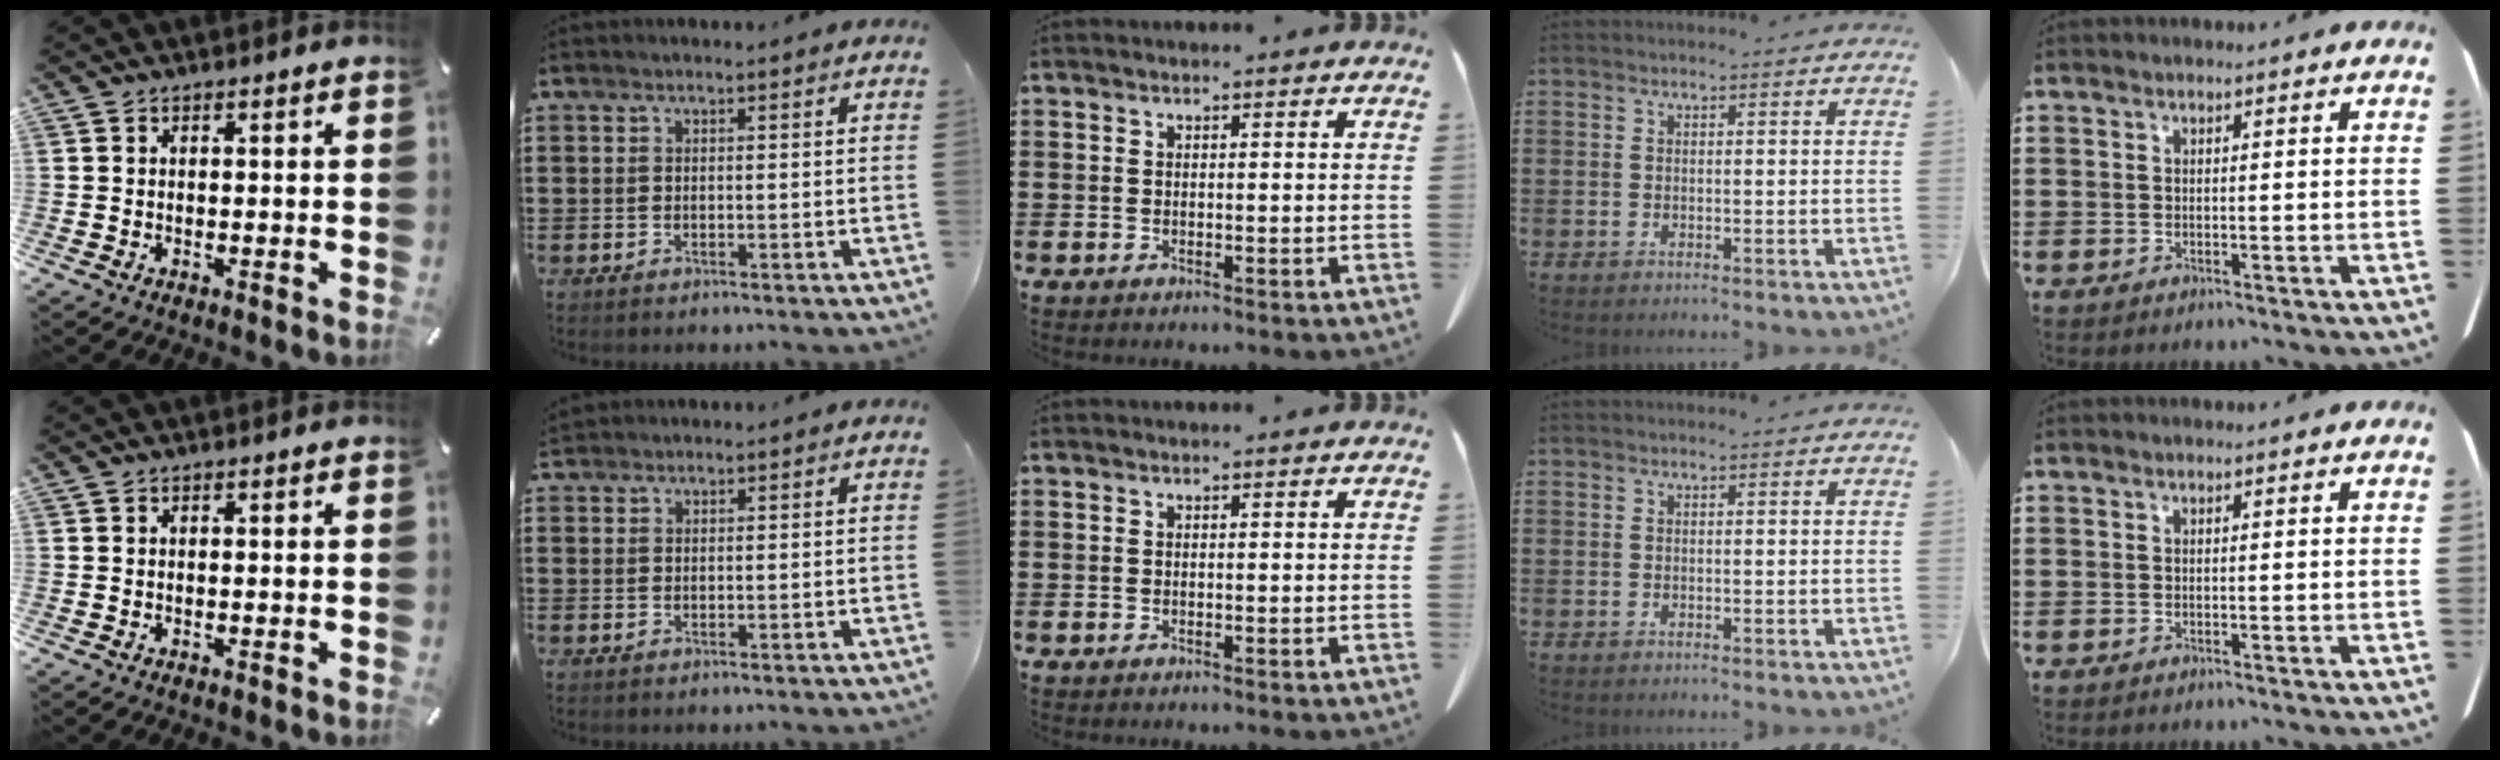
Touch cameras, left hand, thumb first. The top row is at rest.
{"index": {"total": 1.0, "force": [1.0, 0.3, 0.1], "torque": [-0.004, 0.001, 0.020]}}